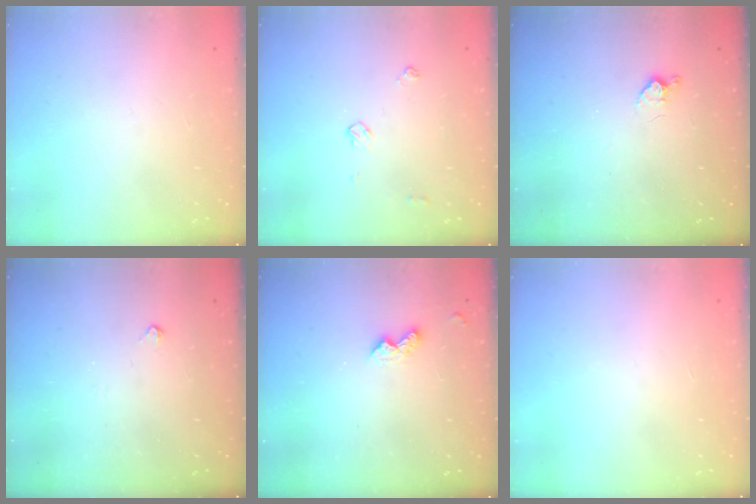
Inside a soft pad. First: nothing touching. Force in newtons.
{"total": 5.2, "press": 5.1, "slide": 0.8}
{"total": 6.4, "press": 6.4, "slide": 0.7}
{"total": 2.5, "press": 2.4, "slide": 0.4}
{"total": 4.8, "press": 4.8, "slide": 0.7}
{"total": 0.0}